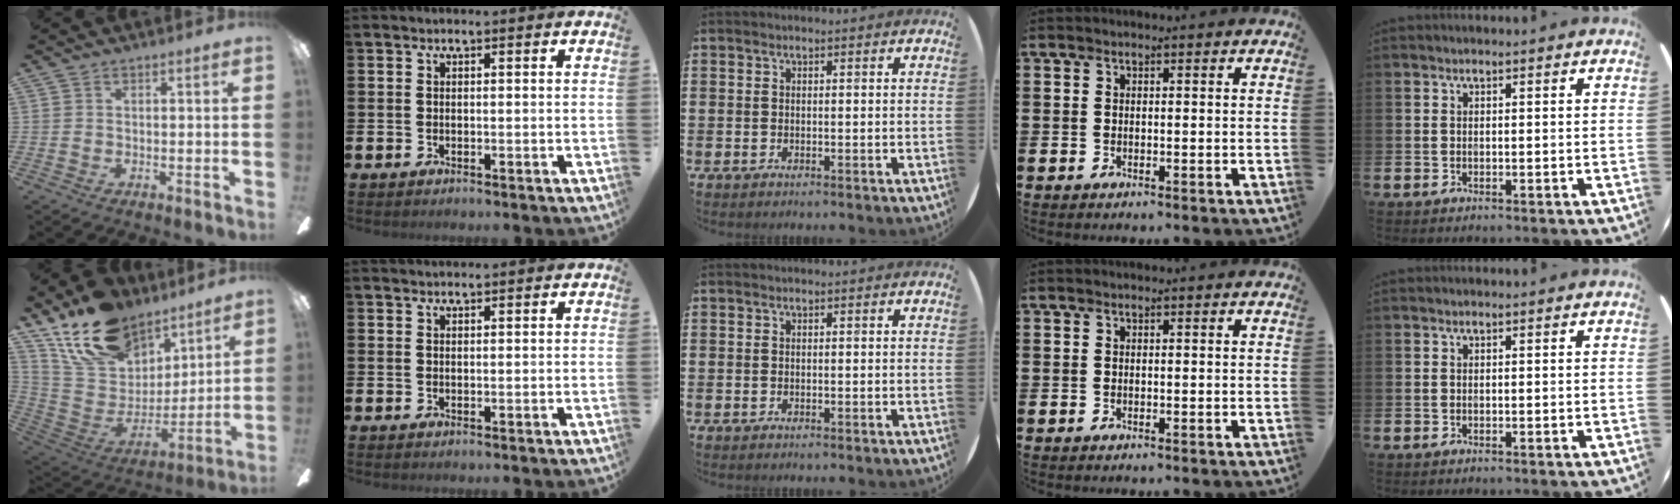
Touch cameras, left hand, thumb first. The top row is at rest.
{"thumb": {"total": 19.7, "force": [14.3, 11.0, 7.9], "torque": [-0.160, -0.085, 0.266]}, "index": {"total": 1.0, "force": [1.0, 0.1, 0.1], "torque": [0.002, -0.001, 0.018]}}